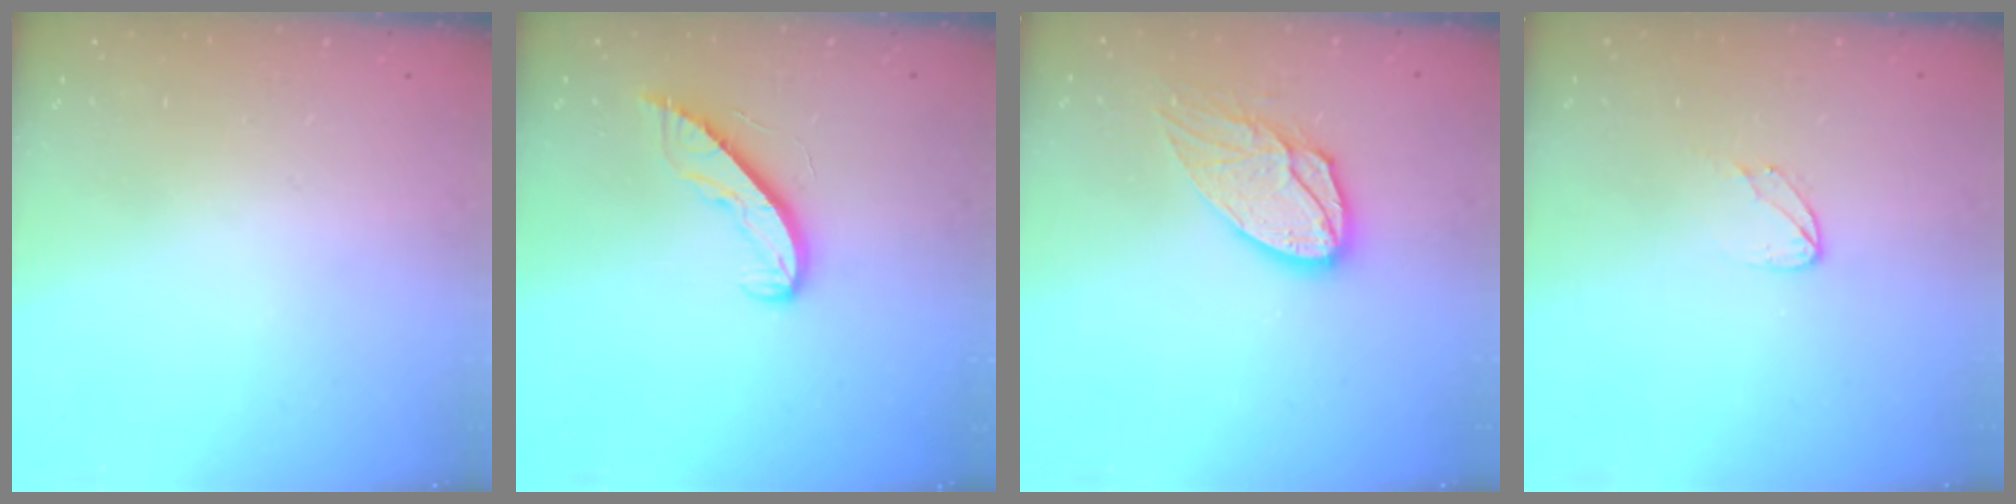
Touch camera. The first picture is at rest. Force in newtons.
{"total": 8.2, "press": 8.1, "slide": 0.7}
{"total": 13.8, "press": 13.8, "slide": 1.0}
{"total": 3.8, "press": 3.8, "slide": 0.3}